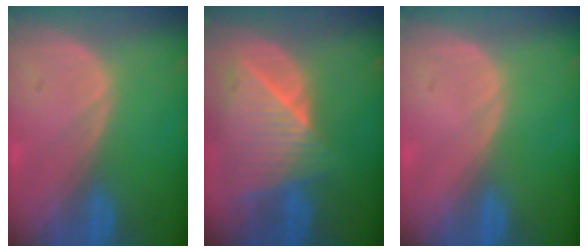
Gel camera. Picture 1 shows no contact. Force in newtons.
{"total": 9.2, "press": 8.2, "slide": 4.0}
{"total": 0.0}